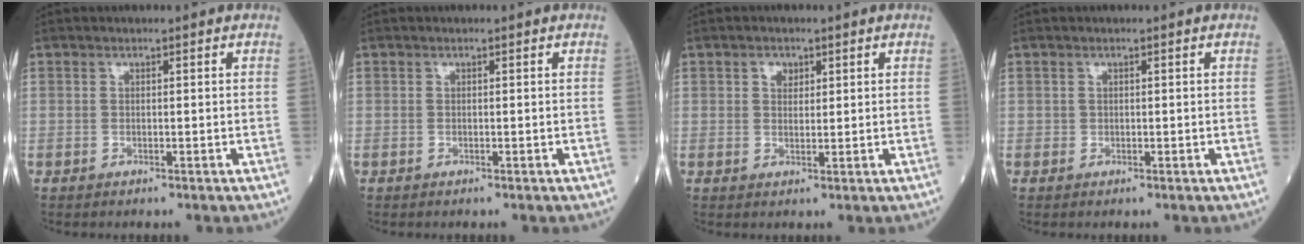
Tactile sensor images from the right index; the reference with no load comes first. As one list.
[{"total": 0.0}, {"total": 2.0, "force": [0.9, 1.4, 1.0], "torque": [-0.016, 0.002, 0.015]}, {"total": 0.0}]